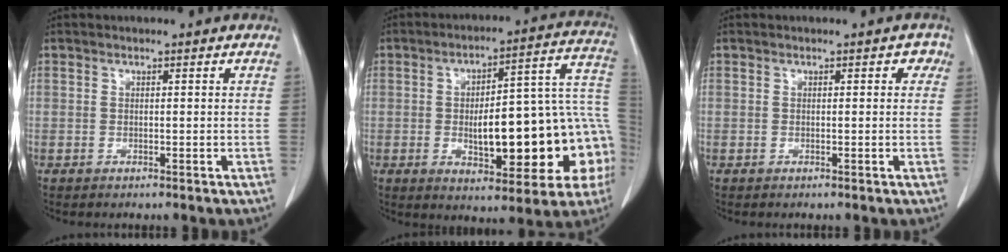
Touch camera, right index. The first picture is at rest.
{"total": 21.4, "force": [-3.8, 6.7, 20.0], "torque": [-0.201, 0.045, -0.033]}
{"total": 1.2, "force": [0.3, 0.8, 0.8], "torque": [0.001, 0.008, -0.003]}